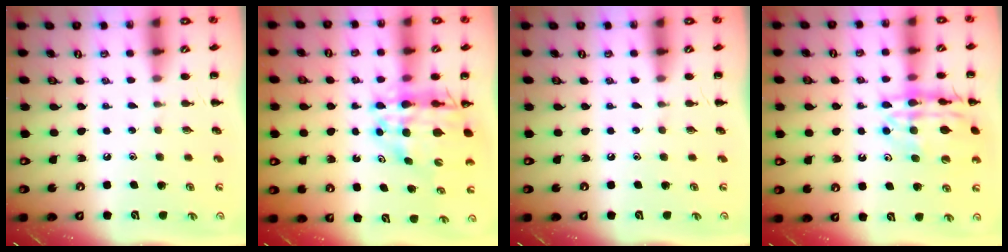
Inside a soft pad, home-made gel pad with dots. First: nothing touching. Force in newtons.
{"total": 14.7, "press": 14.1, "slide": 4.1}
{"total": 0.0}
{"total": 17.7, "press": 17.5, "slide": 2.1}